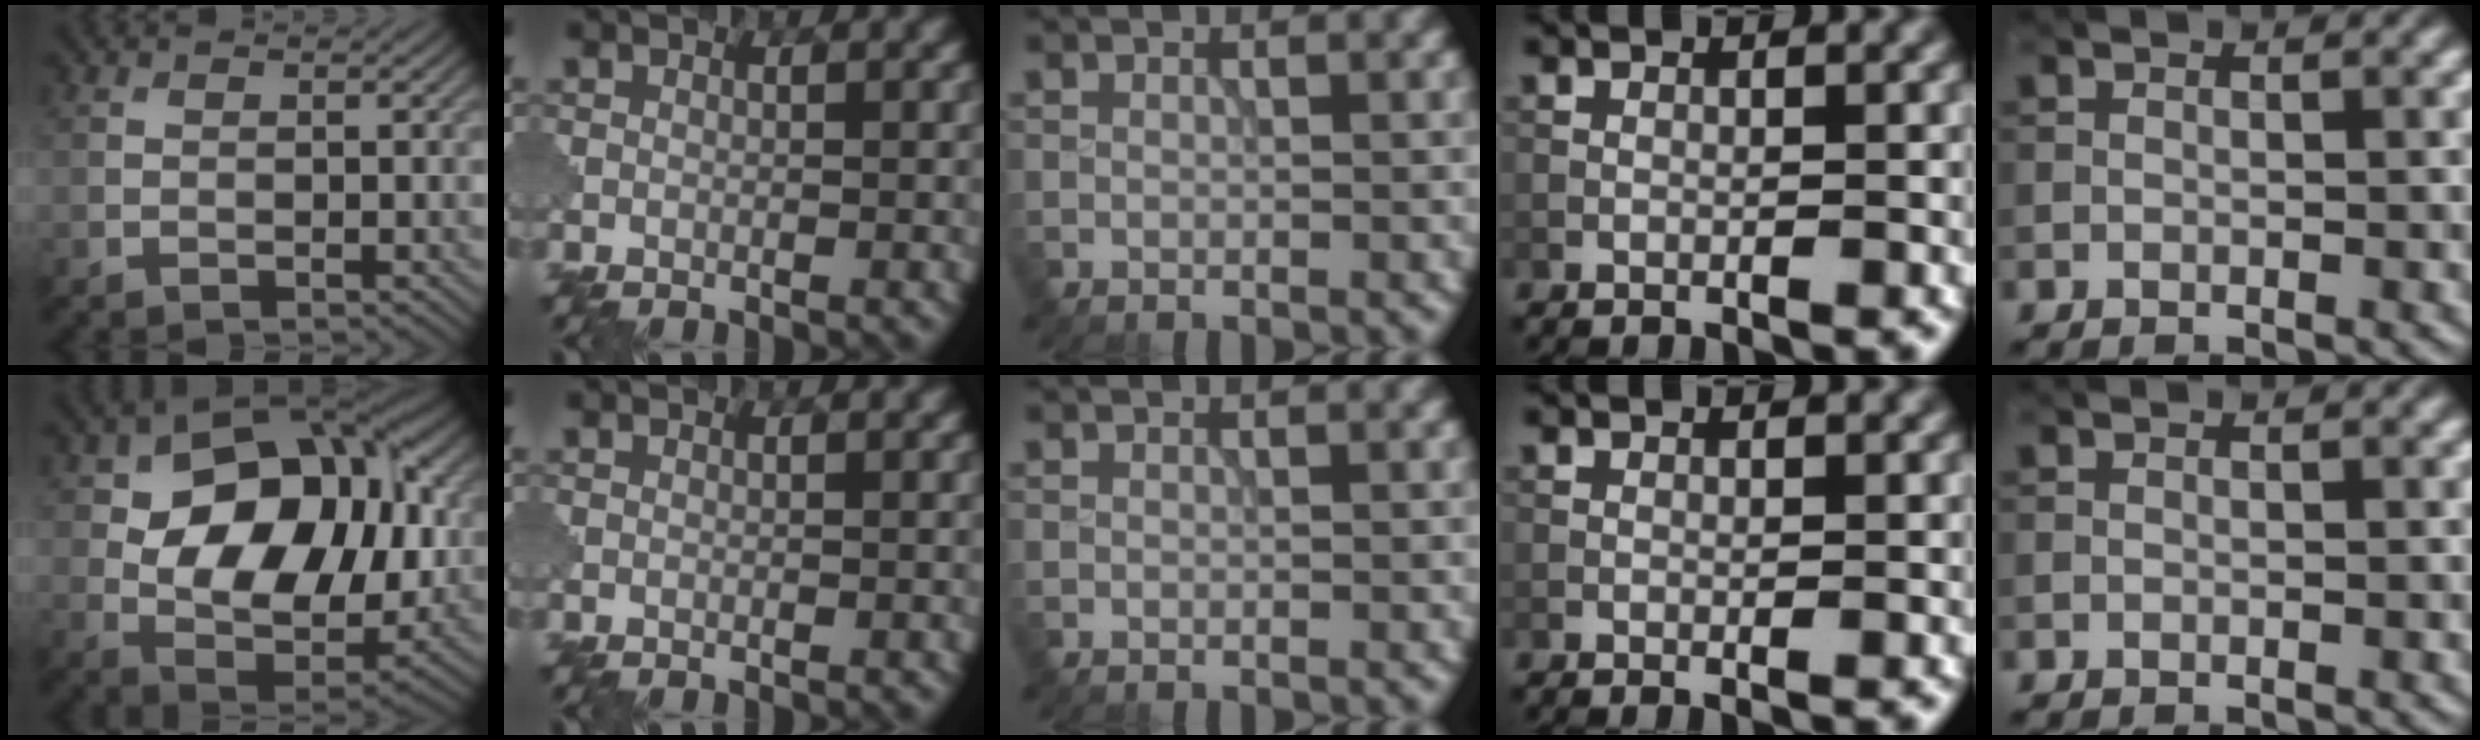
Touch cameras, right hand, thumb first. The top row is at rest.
{"thumb": {"total": 15.8, "force": [2.8, 10.3, 11.7], "torque": [-0.195, 0.000, 0.051]}}